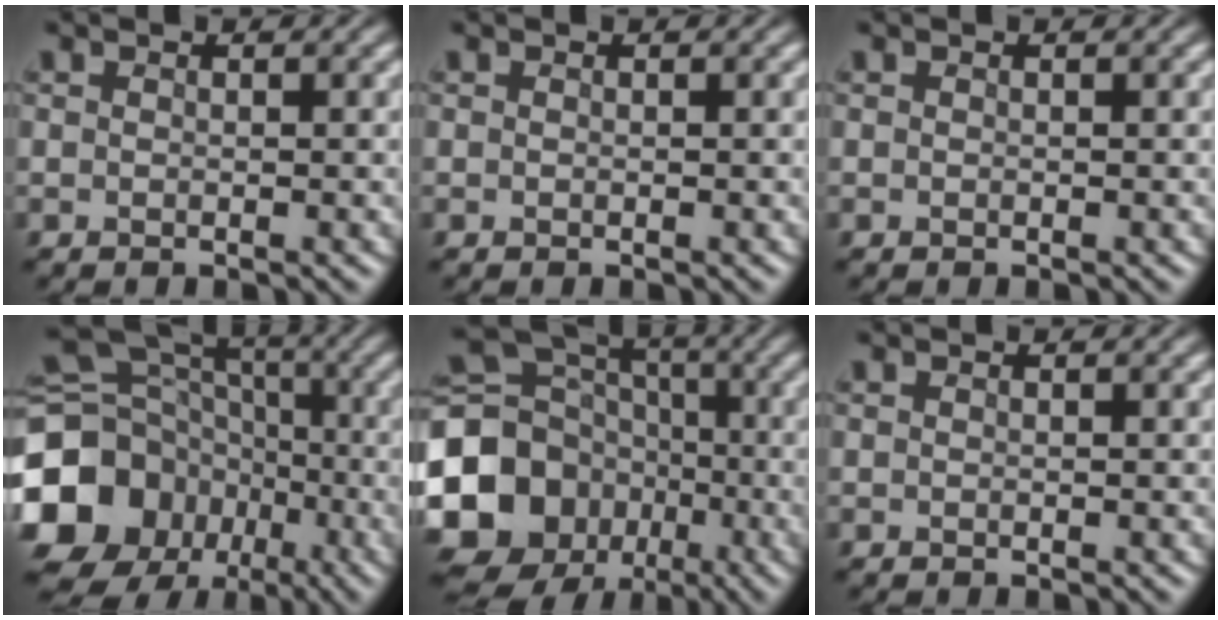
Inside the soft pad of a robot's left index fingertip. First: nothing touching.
{"total": 0.0}
{"total": 0.0}
{"total": 18.7, "force": [-6.1, 16.2, 7.2], "torque": [-0.175, -0.024, -0.133]}
{"total": 17.1, "force": [-4.7, 15.2, 6.5], "torque": [-0.153, -0.022, -0.108]}
{"total": 0.0}